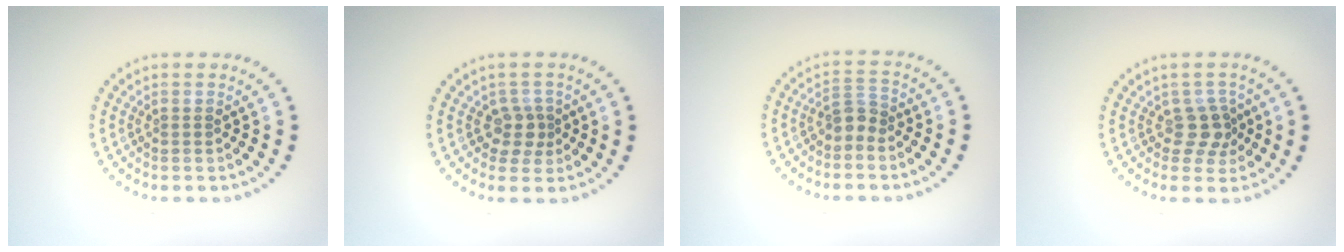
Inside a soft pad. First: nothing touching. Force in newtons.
{"total": 2.0, "press": 1.6, "slide": 1.3}
{"total": 1.9, "press": 1.5, "slide": 1.1}
{"total": 2.3, "press": 1.9, "slide": 1.3}